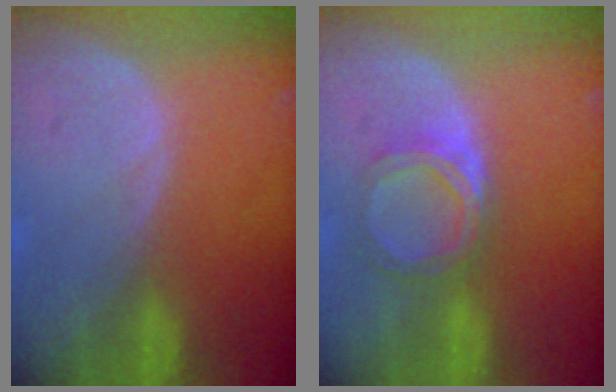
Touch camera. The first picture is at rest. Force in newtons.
{"total": 5.4, "press": 4.8, "slide": 2.5}